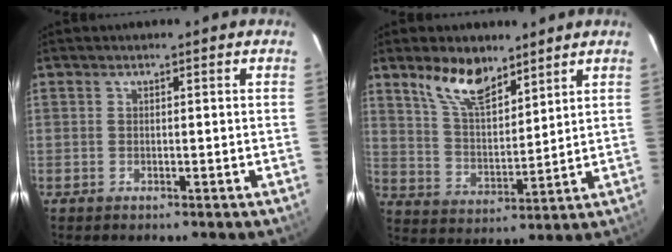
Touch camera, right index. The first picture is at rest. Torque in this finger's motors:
{"motor_torque": [0.21, 0.21, 0.18, 0.09]}